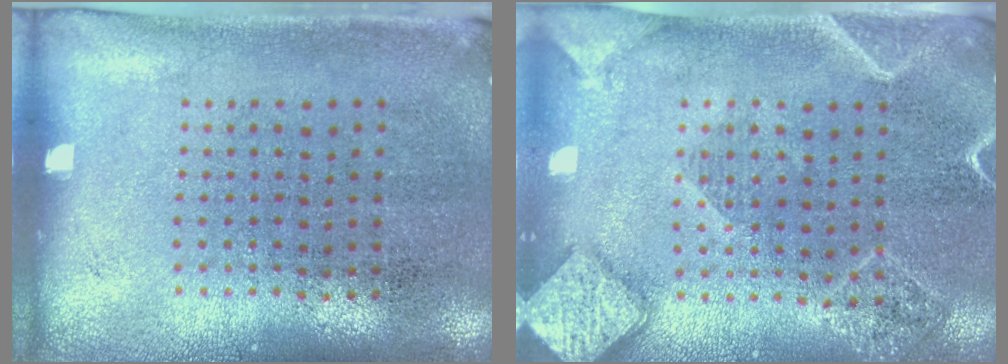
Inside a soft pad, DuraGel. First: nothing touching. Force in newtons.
{"total": 2.4, "press": 2.2, "slide": 0.9}